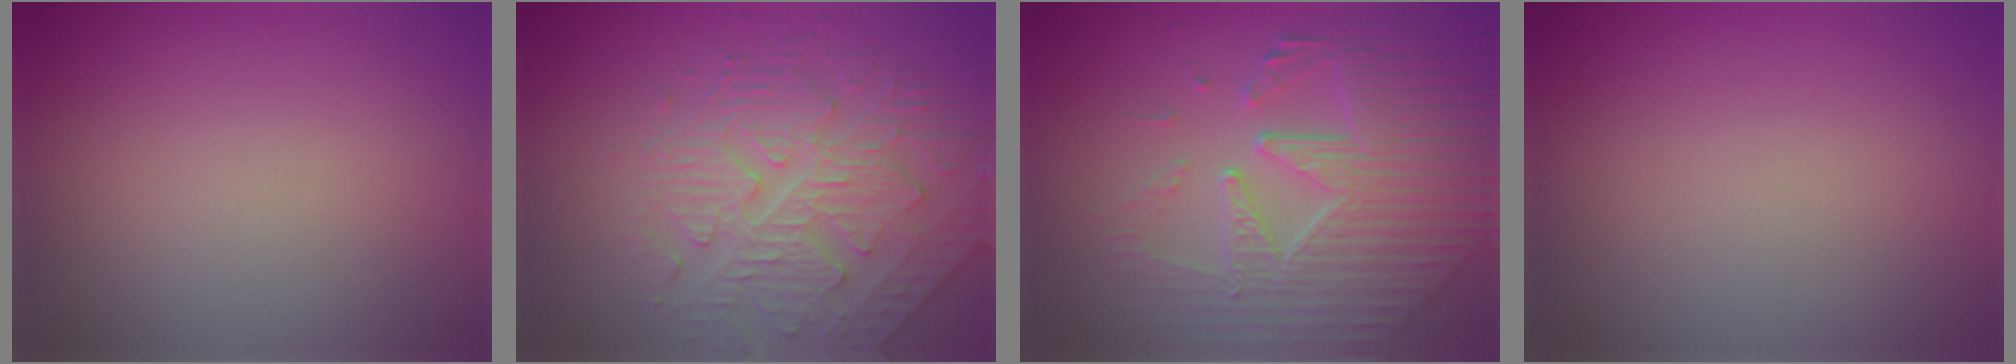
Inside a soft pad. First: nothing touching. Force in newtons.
{"total": 4.3, "press": 4.2, "slide": 0.9}
{"total": 7.4, "press": 5.8, "slide": 4.6}
{"total": 0.0}